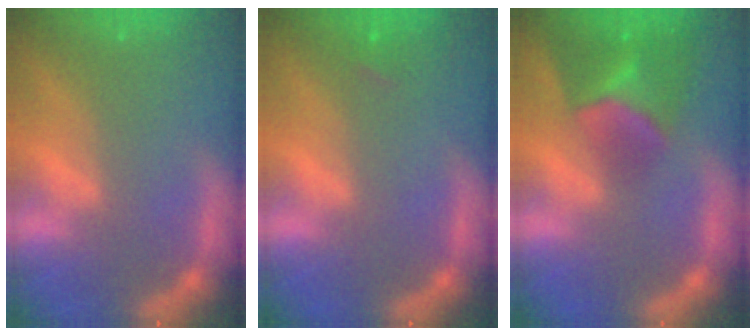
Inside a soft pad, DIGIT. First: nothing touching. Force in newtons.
{"total": 0.9}
{"total": 6.5}